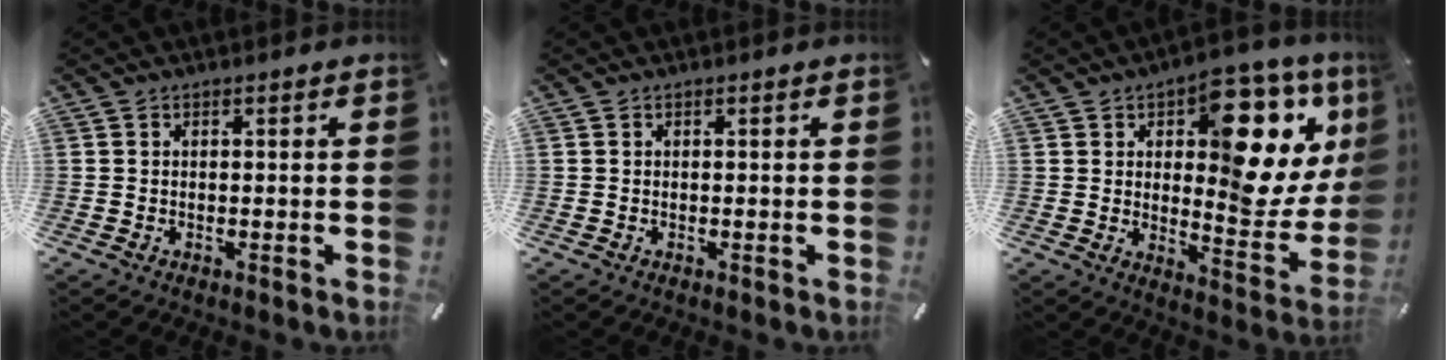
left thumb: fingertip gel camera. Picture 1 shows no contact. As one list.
[{"total": 0.0}, {"total": 18.9, "force": [7.9, 9.7, 14.1], "torque": [-0.155, -0.073, 0.125]}]